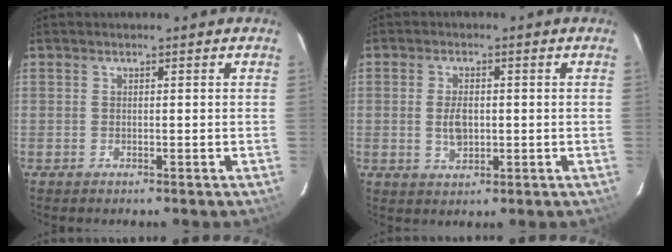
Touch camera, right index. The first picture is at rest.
{"total": 4.5, "force": [-0.3, 2.7, 3.6], "torque": [-0.069, 0.000, 0.000]}